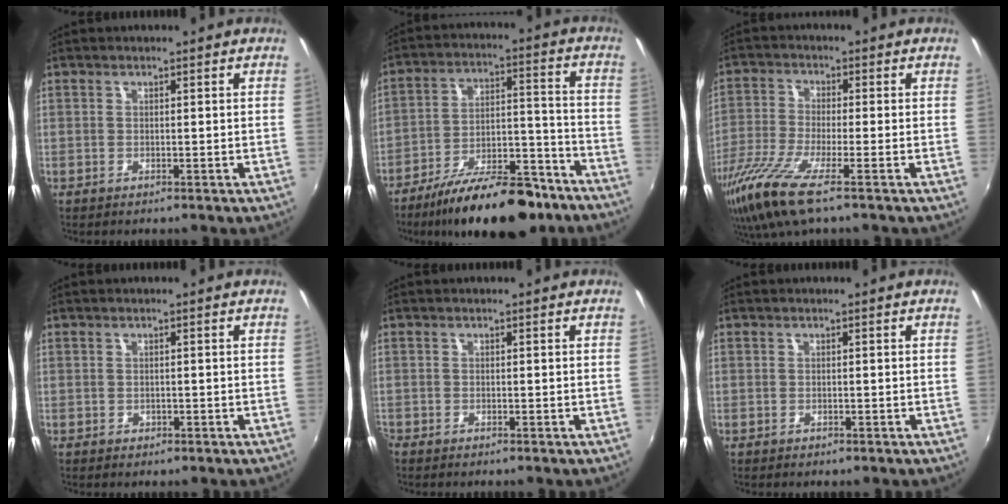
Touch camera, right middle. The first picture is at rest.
{"total": 20.4, "force": [-15.3, 7.0, 11.5], "torque": [-0.192, -0.005, -0.227]}
{"total": 11.5, "force": [-7.4, 1.3, 8.7], "torque": [-0.199, -0.039, -0.145]}
{"total": 0.8, "force": [-0.4, 0.7, 0.2], "torque": [-0.003, -0.001, -0.003]}
{"total": 0.8, "force": [-0.8, 0.2, 0.1], "torque": [-0.005, -0.005, -0.018]}
{"total": 0.5, "force": [-0.4, 0.3, 0.2], "torque": [-0.005, -0.002, -0.006]}